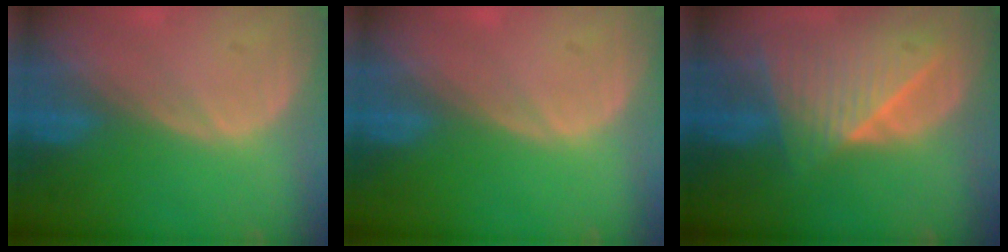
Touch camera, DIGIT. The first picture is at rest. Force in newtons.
{"total": 0.0}
{"total": 9.0, "press": 8.1, "slide": 4.1}